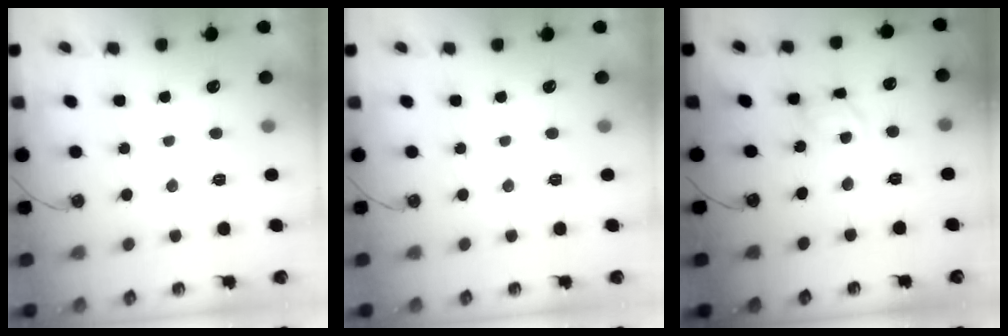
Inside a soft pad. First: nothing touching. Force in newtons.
{"total": 0.0}
{"total": 8.5, "press": 8.5, "slide": 0.4}